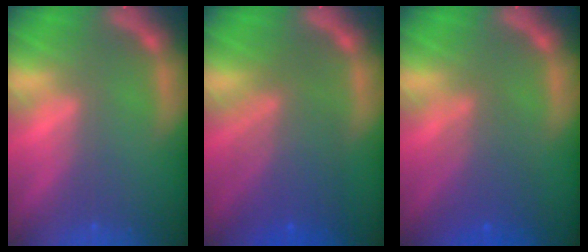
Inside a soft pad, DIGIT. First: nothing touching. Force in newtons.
{"total": 7.0}
{"total": 4.1}